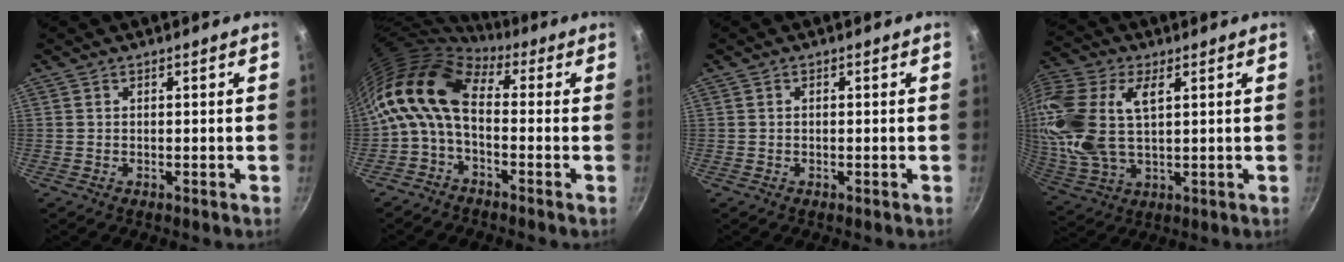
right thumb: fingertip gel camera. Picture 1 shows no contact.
{"total": 11.8, "force": [0.0, 6.9, 9.6], "torque": [-0.181, 0.027, -0.020]}
{"total": 0.0}
{"total": 19.7, "force": [5.4, 11.1, 15.3], "torque": [-0.337, 0.005, 0.103]}